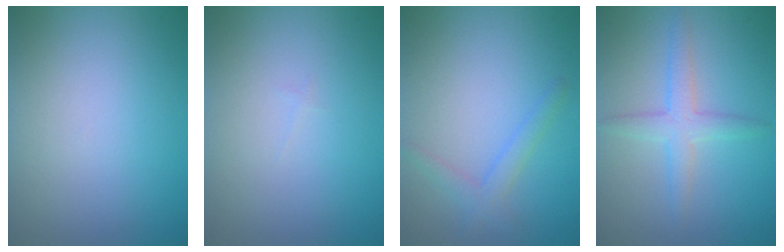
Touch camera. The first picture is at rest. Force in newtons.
{"total": 0.0}
{"total": 1.8, "press": 1.8, "slide": 0.0}
{"total": 2.8, "press": 2.8, "slide": 0.0}